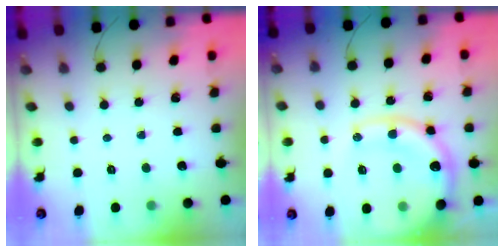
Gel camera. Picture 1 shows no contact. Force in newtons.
{"total": 18.3, "press": 17.8, "slide": 4.0}